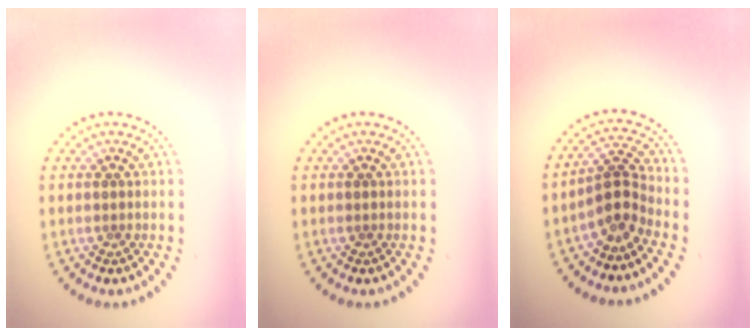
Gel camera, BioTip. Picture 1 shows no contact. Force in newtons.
{"total": 0.0}
{"total": 2.9, "press": 2.2, "slide": 1.9}